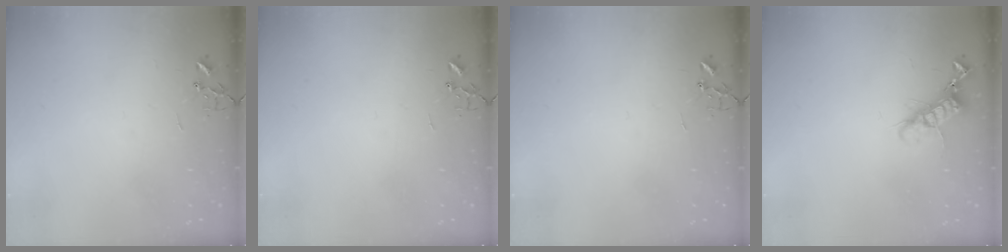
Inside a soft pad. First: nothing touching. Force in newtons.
{"total": 0.0}
{"total": 0.0}
{"total": 12.2, "press": 12.2, "slide": 0.6}